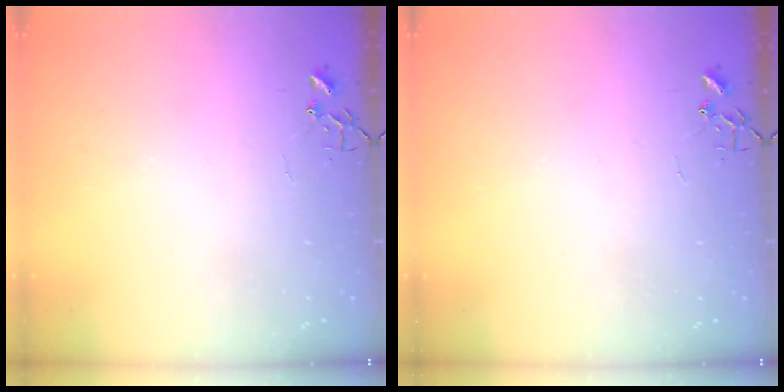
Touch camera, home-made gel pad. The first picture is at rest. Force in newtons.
{"total": 0.0}